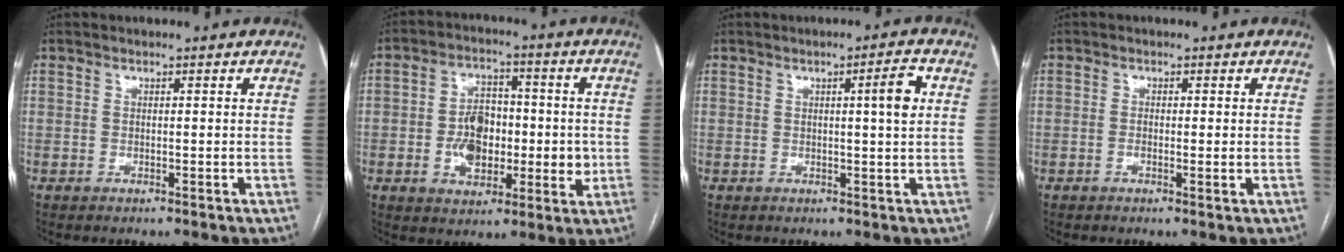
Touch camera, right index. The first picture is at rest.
{"total": 10.2, "force": [-0.9, 6.3, 8.0], "torque": [-0.131, 0.018, -0.013]}
{"total": 4.1, "force": [0.9, -0.2, 3.9], "torque": [-0.055, 0.001, 0.013]}
{"total": 1.8, "force": [-0.3, 0.4, 1.7], "torque": [-0.028, -0.003, -0.004]}